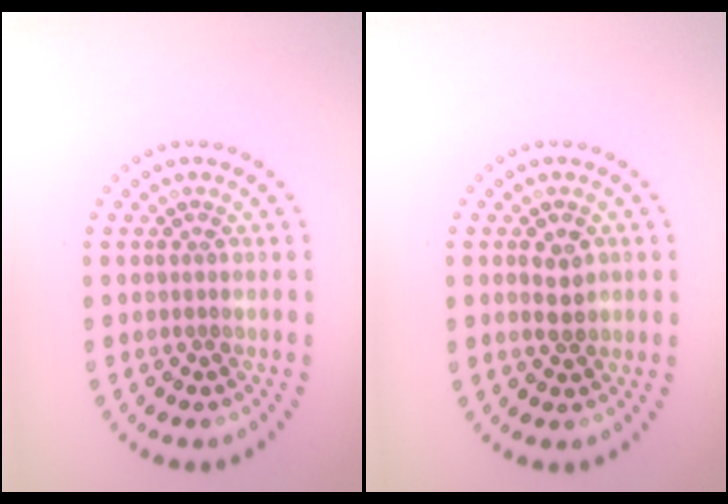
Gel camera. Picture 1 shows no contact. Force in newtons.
{"total": 1.9, "press": 1.9, "slide": 0.2}